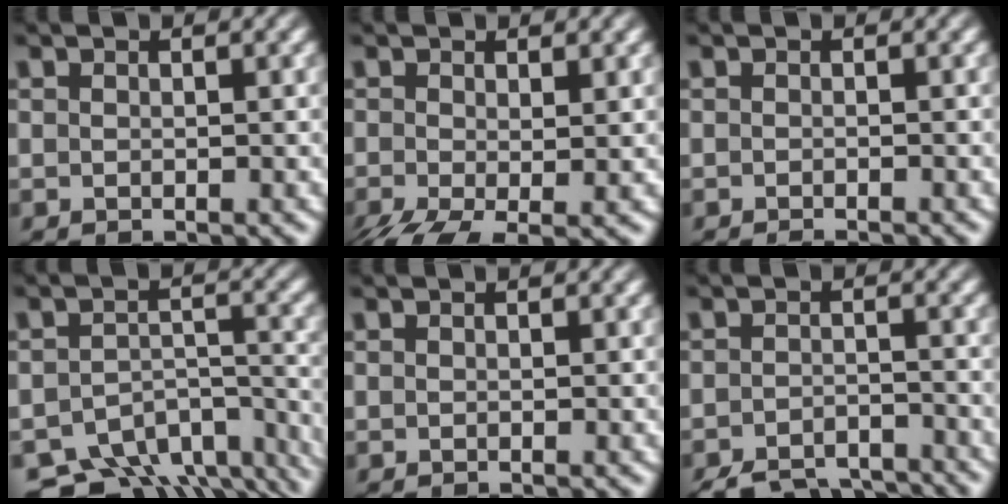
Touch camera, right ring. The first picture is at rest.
{"total": 3.8, "force": [-2.4, 1.6, 2.4], "torque": [-0.042, -0.024, -0.029]}
{"total": 0.8, "force": [-0.8, -0.1, 0.0], "torque": [-0.002, -0.001, -0.017]}
{"total": 10.8, "force": [-8.4, 5.5, 4.0], "torque": [-0.050, -0.022, -0.136]}
{"total": 0.0}
{"total": 6.5, "force": [-6.2, 1.7, 1.1], "torque": [-0.001, -0.018, -0.103]}